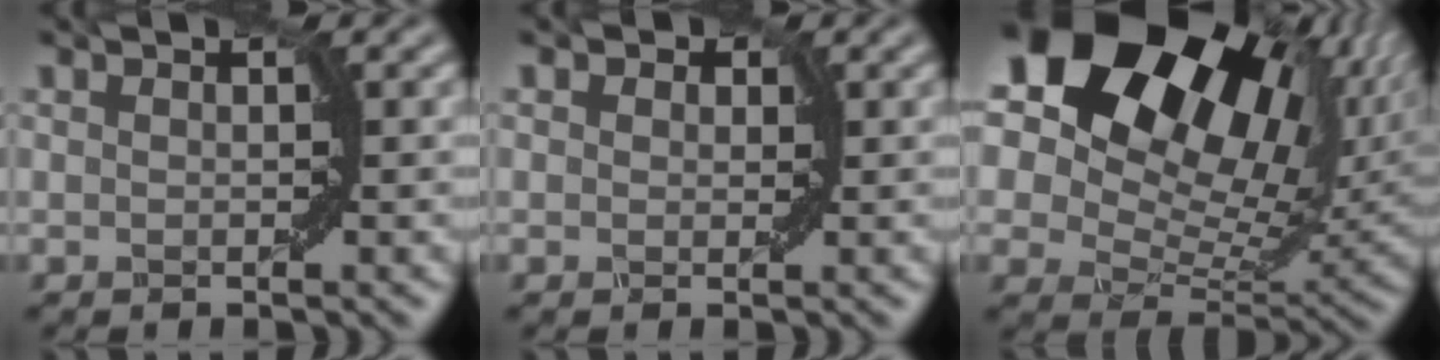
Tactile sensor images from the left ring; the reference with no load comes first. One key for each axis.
{"total": 1.5, "fx": 0.7, "fy": 1.1, "fz": 0.6, "tx": -0.008, "ty": 0.002, "tz": 0.001}
{"total": 21.2, "fx": 10.1, "fy": 13.1, "fz": 13.2, "tx": -0.227, "ty": 0.065, "tz": 0.161}